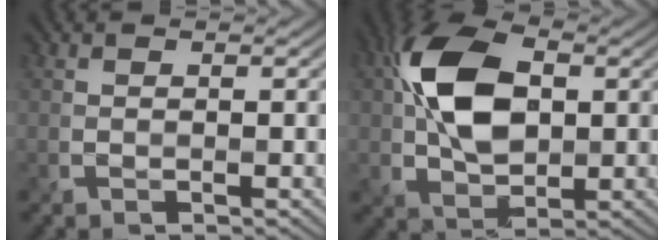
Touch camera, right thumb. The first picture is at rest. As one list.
[{"total": 11.2, "force": [1.4, 7.0, 8.6], "torque": [-0.190, 0.014, 0.022]}]